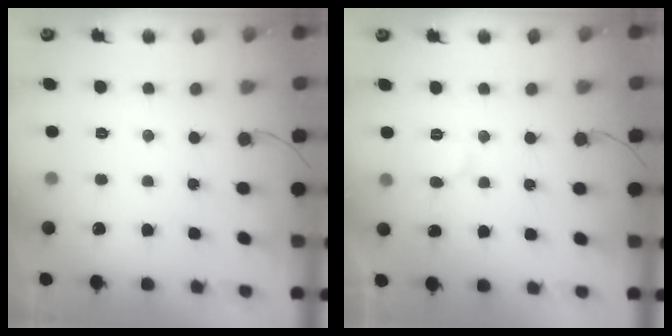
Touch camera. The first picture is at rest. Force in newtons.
{"total": 5.2, "press": 5.1, "slide": 0.7}